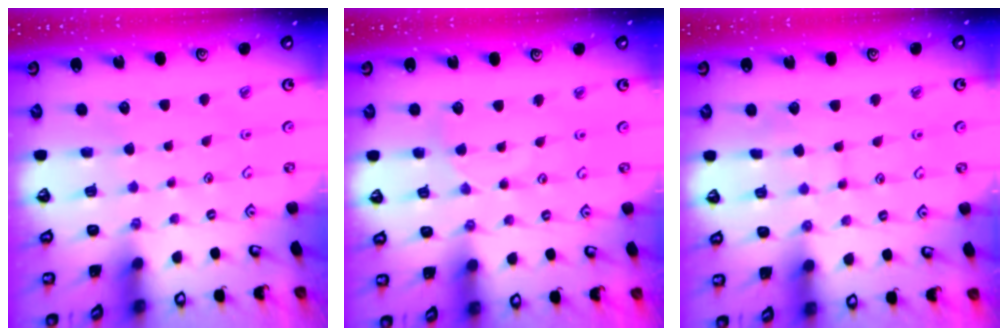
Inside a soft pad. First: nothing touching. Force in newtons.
{"total": 2.3, "press": 2.3, "slide": 0.4}
{"total": 3.8, "press": 3.8, "slide": 0.2}